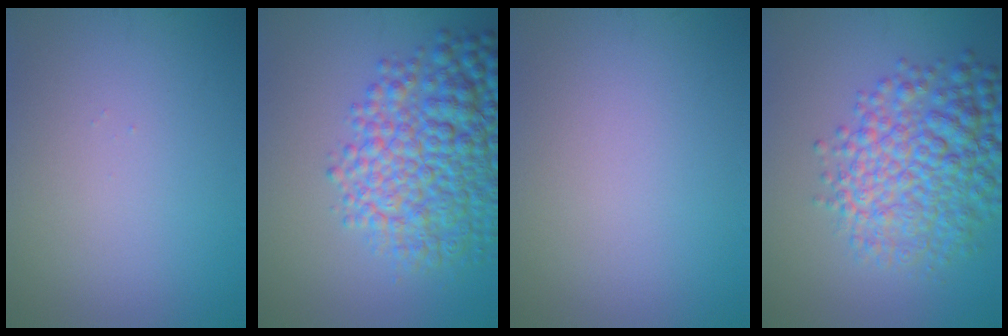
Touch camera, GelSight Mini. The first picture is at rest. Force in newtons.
{"total": 9.3, "press": 9.3, "slide": 0.3}
{"total": 0.0}
{"total": 8.4, "press": 8.4, "slide": 0.2}